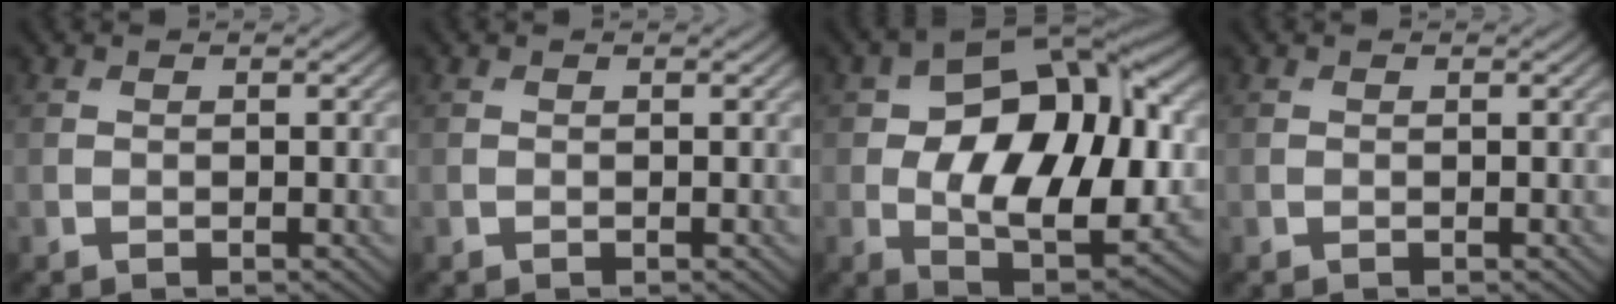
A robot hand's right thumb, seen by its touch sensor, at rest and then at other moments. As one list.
[{"total": 0.0}, {"total": 15.7, "force": [0.9, 9.1, 12.8], "torque": [-0.202, 0.001, 0.016]}, {"total": 0.0}]